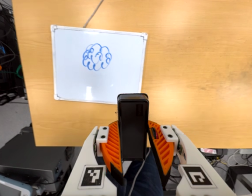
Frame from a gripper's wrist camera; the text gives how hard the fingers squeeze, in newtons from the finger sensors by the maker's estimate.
{"total": 5.4, "left": 4.6, "right": 6.2}